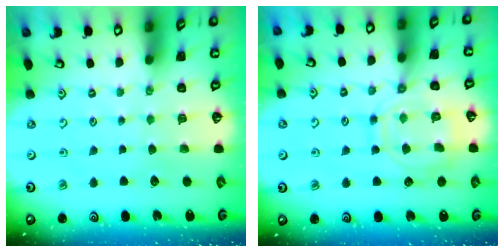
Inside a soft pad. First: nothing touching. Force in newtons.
{"total": 11.0, "press": 11.0, "slide": 0.5}